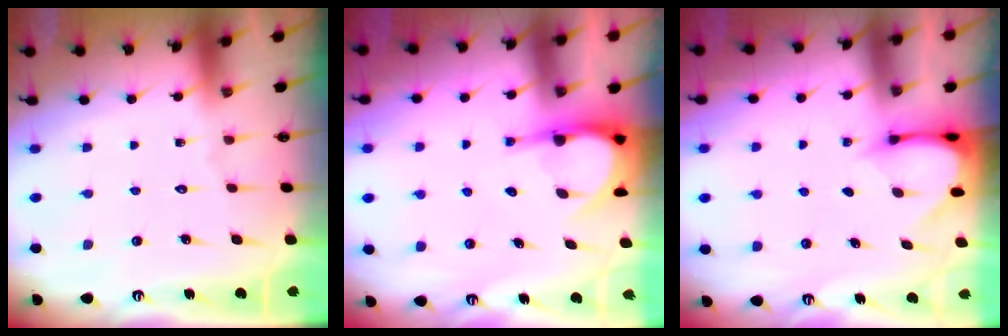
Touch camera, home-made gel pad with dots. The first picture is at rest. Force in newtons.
{"total": 5.8, "press": 5.8, "slide": 0.6}
{"total": 3.5, "press": 3.5, "slide": 0.2}